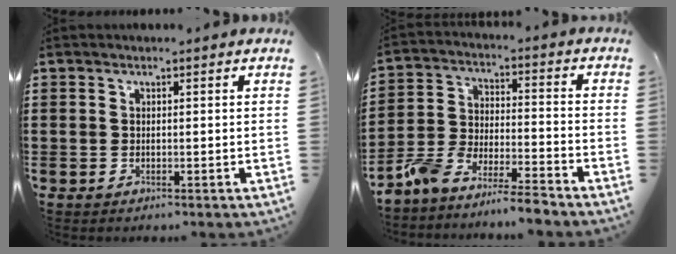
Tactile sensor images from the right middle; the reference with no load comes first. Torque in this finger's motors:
{"motor_torque": [1.02, -1.12, 0.27, 0.10]}